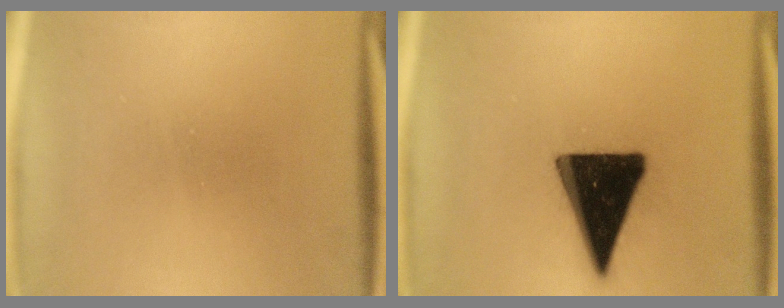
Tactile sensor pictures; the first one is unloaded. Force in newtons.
{"total": 19.1}